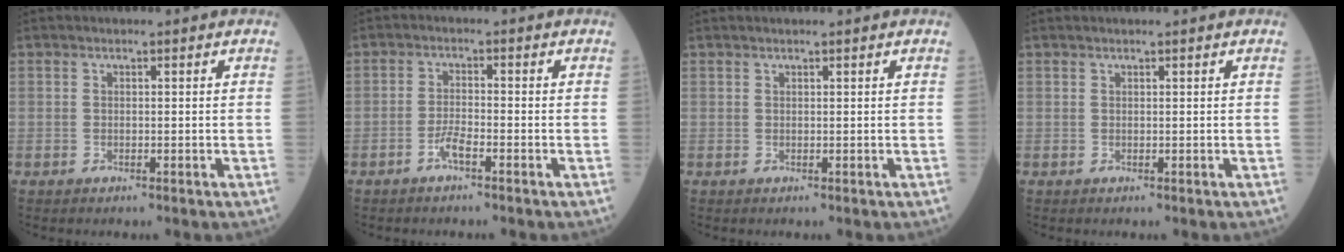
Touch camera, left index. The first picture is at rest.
{"total": 2.4, "force": [-1.5, 0.2, 1.8], "torque": [-0.039, 0.000, -0.033]}
{"total": 1.0, "force": [0.9, -0.2, 0.5], "torque": [-0.011, 0.011, 0.021]}
{"total": 0.8, "force": [0.7, -0.1, 0.4], "torque": [-0.012, 0.008, 0.017]}